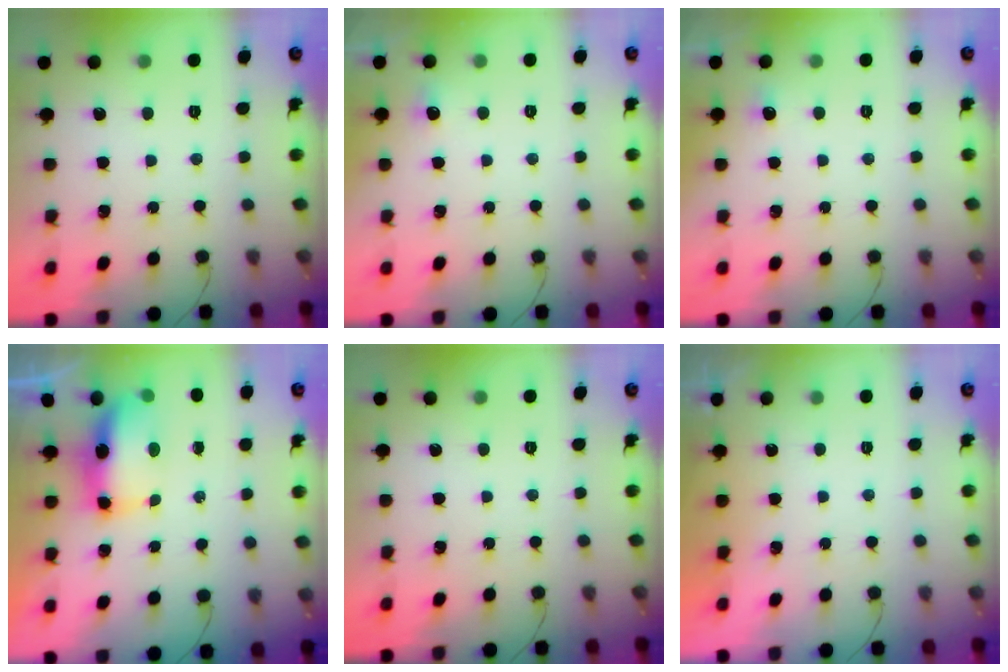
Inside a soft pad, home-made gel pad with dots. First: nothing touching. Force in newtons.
{"total": 3.6, "press": 3.3, "slide": 1.5}
{"total": 3.2, "press": 2.9, "slide": 1.5}
{"total": 7.4, "press": 7.4, "slide": 0.8}
{"total": 0.0}
{"total": 0.6, "press": 0.2, "slide": 0.5}